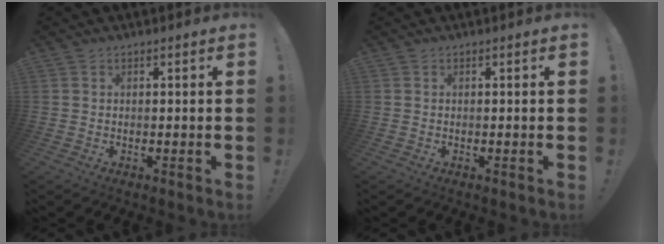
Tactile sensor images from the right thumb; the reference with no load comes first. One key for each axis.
{"total": 0.0}